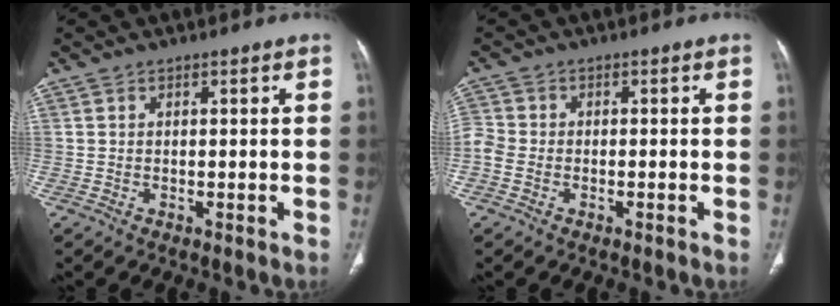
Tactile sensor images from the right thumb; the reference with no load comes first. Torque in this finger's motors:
{"motor_torque": [0.85, 0.65, 1.05, 0.14, 0.12]}